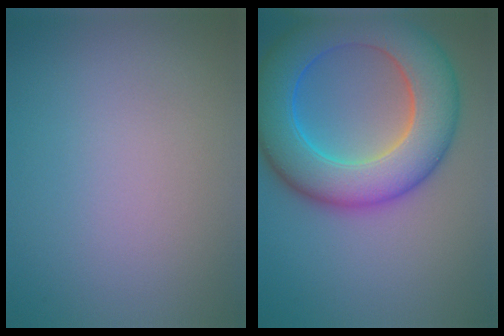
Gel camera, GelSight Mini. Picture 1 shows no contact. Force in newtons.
{"total": 10.6, "press": 10.6, "slide": 0.2}